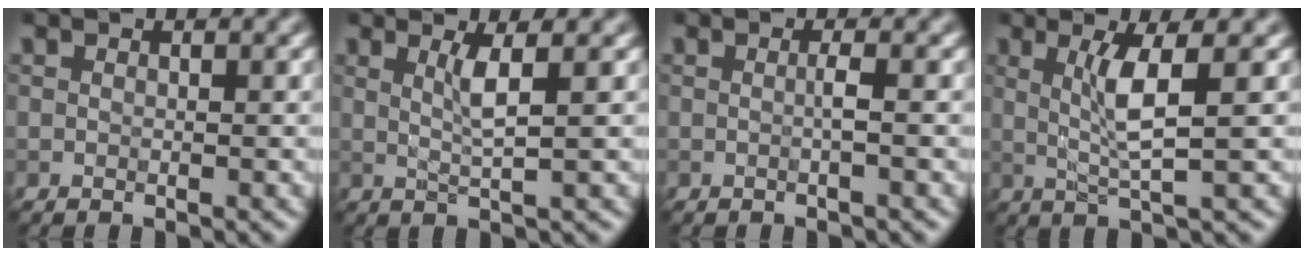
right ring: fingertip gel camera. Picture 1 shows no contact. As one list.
[{"total": 2.5, "force": [0.7, 0.4, 2.4], "torque": [-0.044, -0.002, 0.014]}, {"total": 1.1, "force": [-0.1, 0.1, 1.0], "torque": [-0.018, -0.002, -0.005]}, {"total": 3.7, "force": [0.8, 0.3, 3.6], "torque": [-0.077, -0.002, 0.021]}]